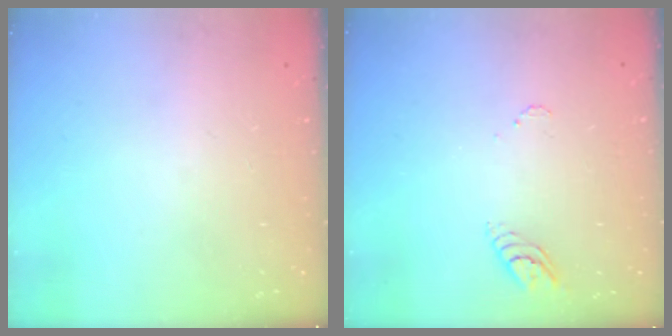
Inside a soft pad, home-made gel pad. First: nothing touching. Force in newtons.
{"total": 3.9, "press": 3.9, "slide": 0.4}